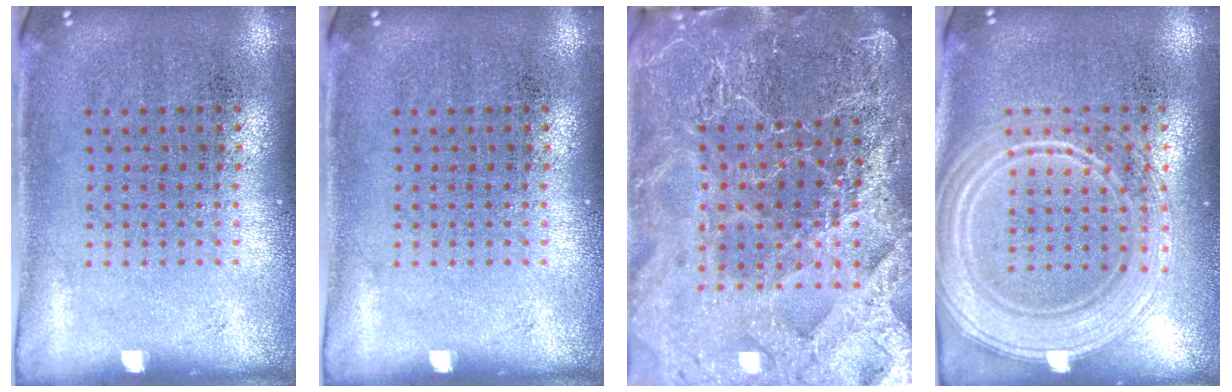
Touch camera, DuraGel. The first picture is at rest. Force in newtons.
{"total": 0.0}
{"total": 5.0, "press": 4.6, "slide": 2.0}
{"total": 2.9, "press": 2.8, "slide": 0.4}